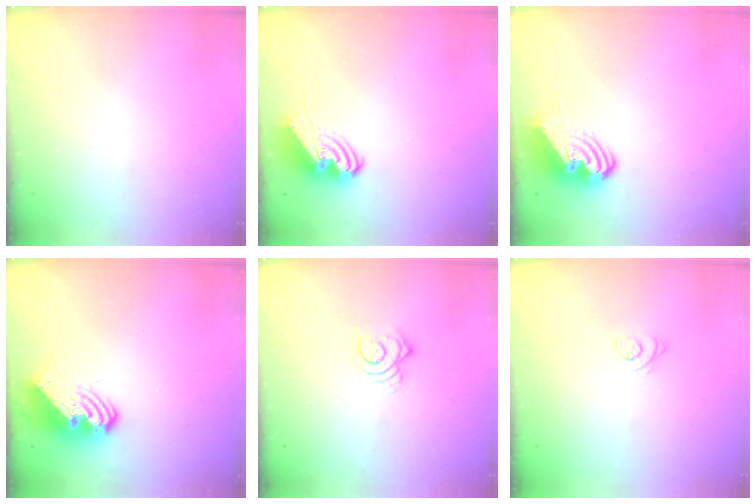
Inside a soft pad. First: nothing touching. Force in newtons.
{"total": 9.1, "press": 9.1, "slide": 0.6}
{"total": 10.9, "press": 10.7, "slide": 1.9}
{"total": 12.0, "press": 11.9, "slide": 1.2}
{"total": 5.5, "press": 5.5, "slide": 0.7}
{"total": 2.9, "press": 2.9, "slide": 0.3}